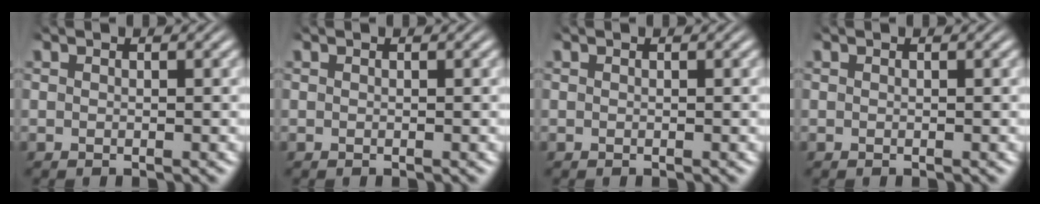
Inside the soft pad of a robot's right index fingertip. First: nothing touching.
{"total": 0.0}
{"total": 0.0}
{"total": 0.0}